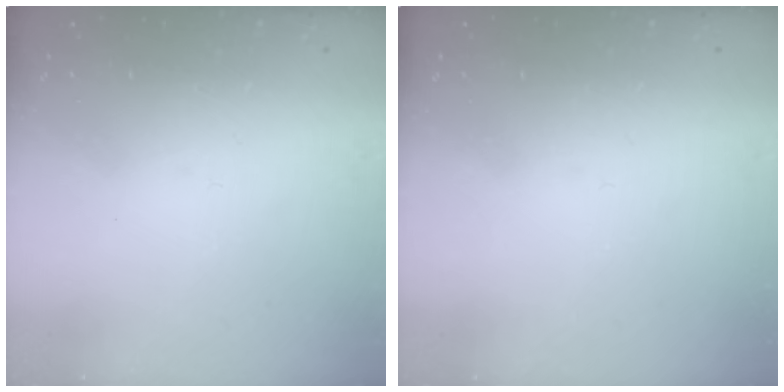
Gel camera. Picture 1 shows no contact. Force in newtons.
{"total": 0.0}